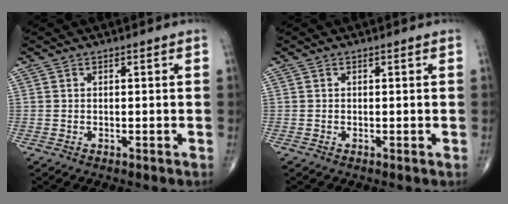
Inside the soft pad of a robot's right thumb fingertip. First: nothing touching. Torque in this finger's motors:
{"motor_torque": [0.22, 0.19, 0.18, -0.19, 0.01]}